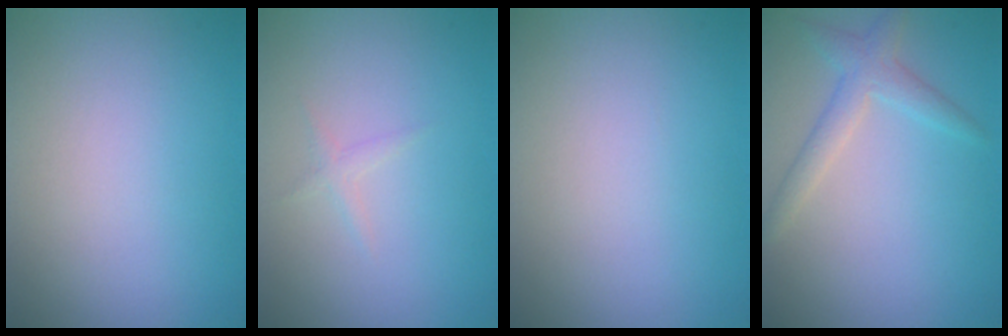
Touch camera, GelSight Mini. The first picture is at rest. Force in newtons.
{"total": 0.7, "press": 0.7, "slide": 0.0}
{"total": 0.0}
{"total": 2.4, "press": 2.4, "slide": 0.2}